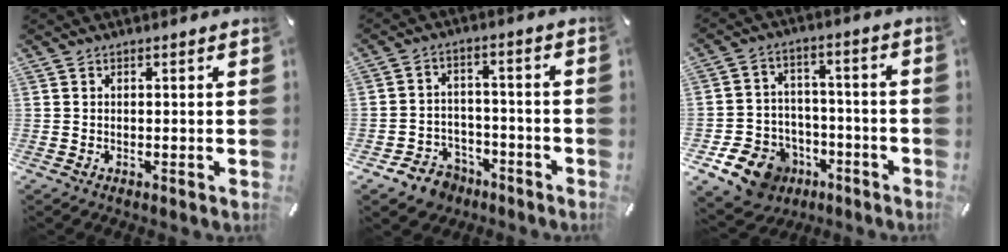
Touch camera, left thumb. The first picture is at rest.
{"total": 6.5, "force": [-4.0, 4.9, 1.3], "torque": [-0.020, 0.031, -0.073]}
{"total": 11.9, "force": [-7.0, 9.0, 3.6], "torque": [-0.050, 0.053, -0.117]}